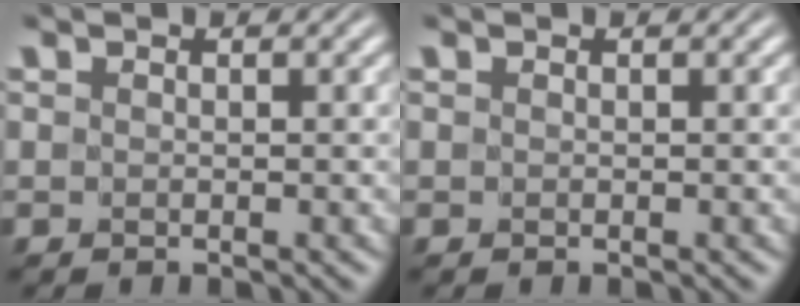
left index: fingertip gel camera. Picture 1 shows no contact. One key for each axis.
{"total": 0.0}